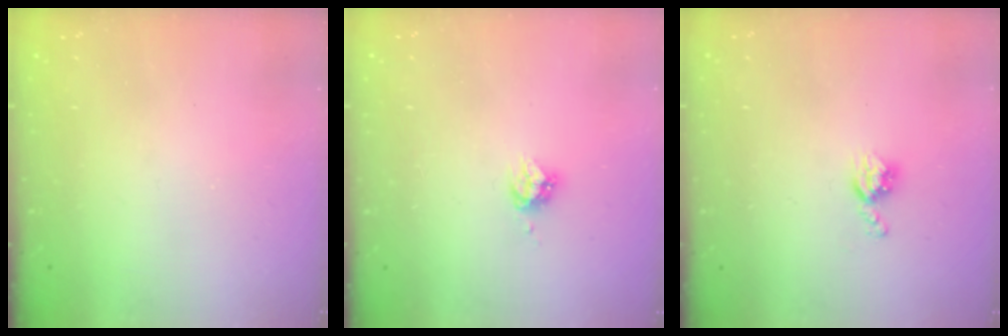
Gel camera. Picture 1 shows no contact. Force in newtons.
{"total": 3.9, "press": 3.9, "slide": 0.1}
{"total": 5.1, "press": 5.1, "slide": 0.7}